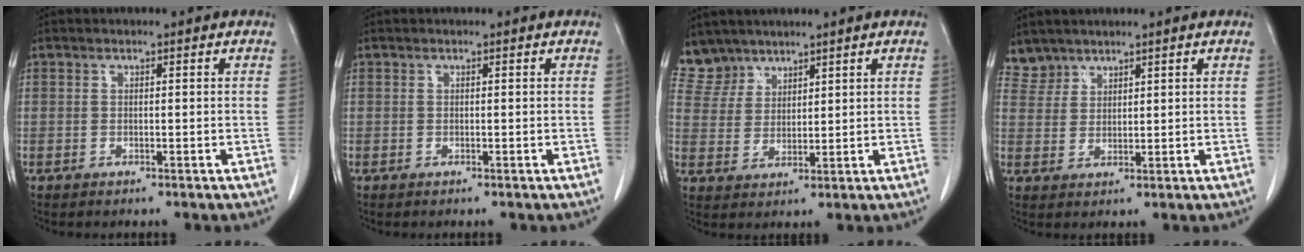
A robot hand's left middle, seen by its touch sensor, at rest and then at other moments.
{"total": 0.0}
{"total": 5.2, "force": [4.6, 2.4, -0.5], "torque": [0.011, 0.002, 0.101]}
{"total": 3.5, "force": [3.2, 1.4, -0.6], "torque": [0.016, 0.007, 0.068]}